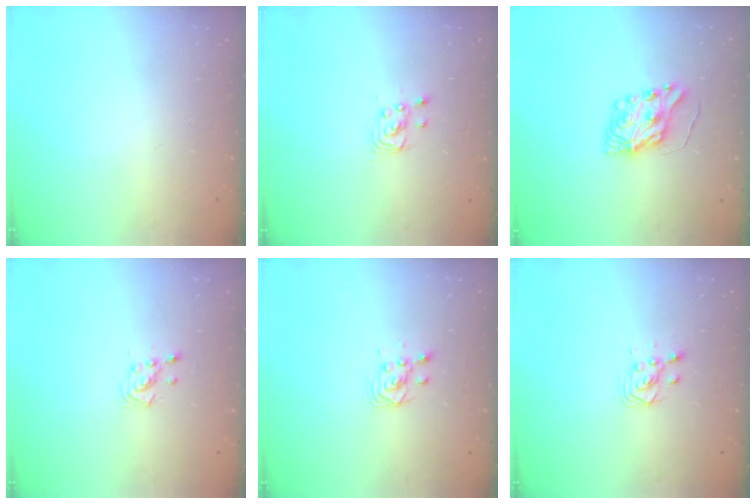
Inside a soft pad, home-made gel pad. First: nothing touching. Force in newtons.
{"total": 2.8, "press": 2.8, "slide": 0.1}
{"total": 8.8, "press": 8.8, "slide": 1.0}
{"total": 3.0, "press": 2.9, "slide": 0.5}
{"total": 3.4, "press": 3.4, "slide": 0.2}
{"total": 3.3, "press": 3.3, "slide": 0.4}